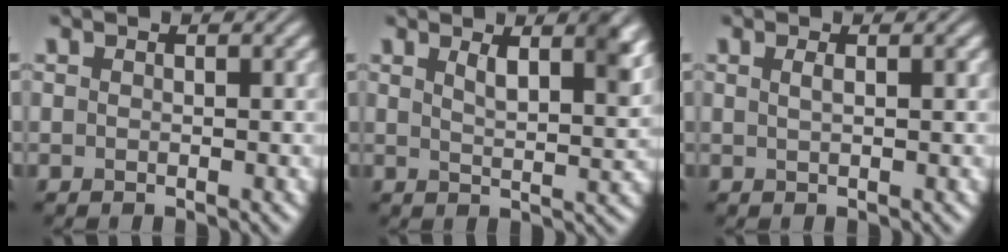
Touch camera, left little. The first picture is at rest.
{"total": 4.5, "force": [2.3, 1.4, 3.6], "torque": [-0.050, -0.002, 0.035]}
{"total": 1.1, "force": [0.4, 0.3, 0.9], "torque": [-0.013, 0.004, 0.004]}